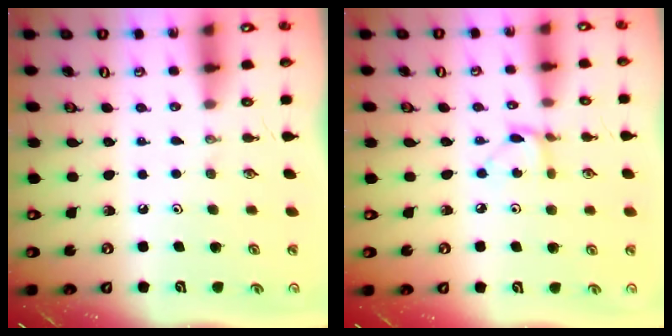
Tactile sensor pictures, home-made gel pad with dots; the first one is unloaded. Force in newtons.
{"total": 4.2, "press": 4.1, "slide": 0.5}